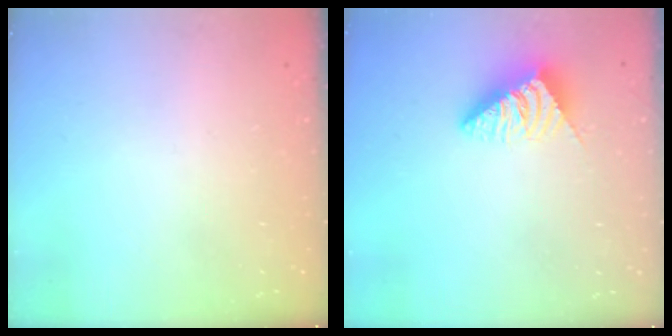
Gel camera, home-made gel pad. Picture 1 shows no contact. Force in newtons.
{"total": 3.9, "press": 3.9, "slide": 0.7}